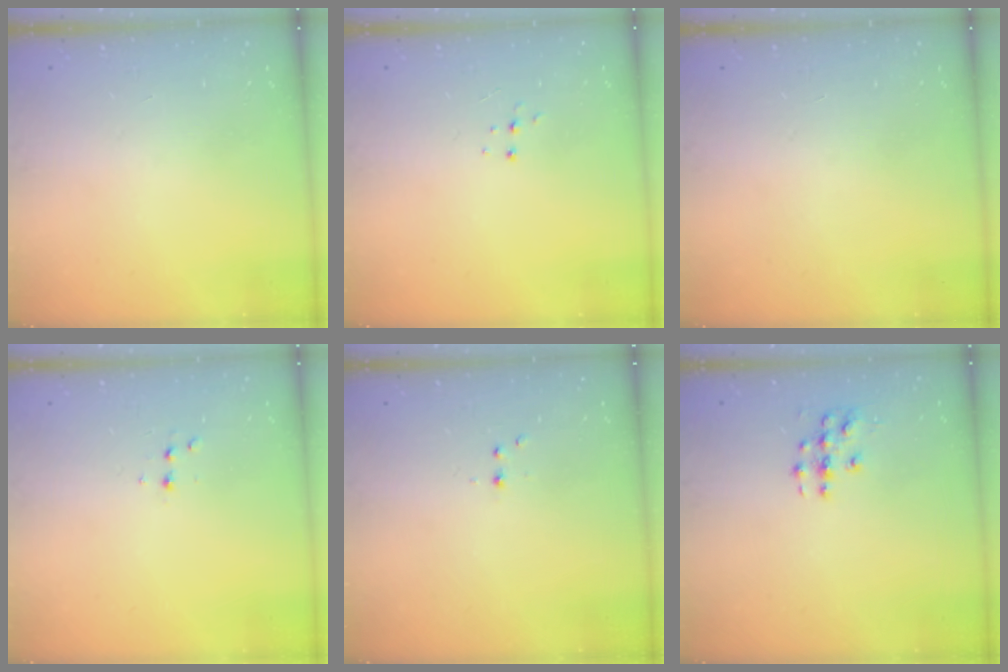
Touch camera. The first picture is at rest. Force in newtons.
{"total": 3.8, "press": 3.8, "slide": 0.3}
{"total": 0.0}
{"total": 3.1, "press": 3.0, "slide": 0.9}
{"total": 2.2, "press": 1.9, "slide": 1.2}
{"total": 4.2, "press": 4.2, "slide": 0.1}